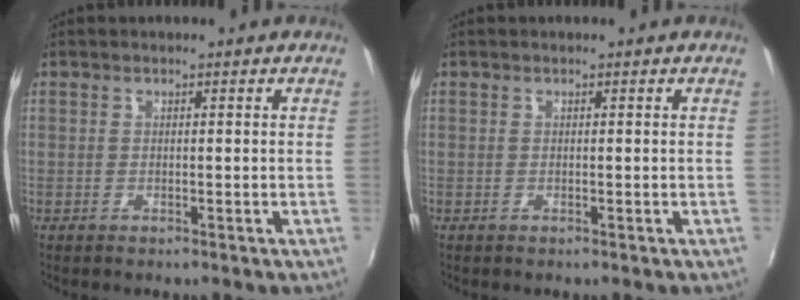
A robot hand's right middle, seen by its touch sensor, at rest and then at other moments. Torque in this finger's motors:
{"motor_torque": [0.04, -0.03, 0.01, 0.00]}